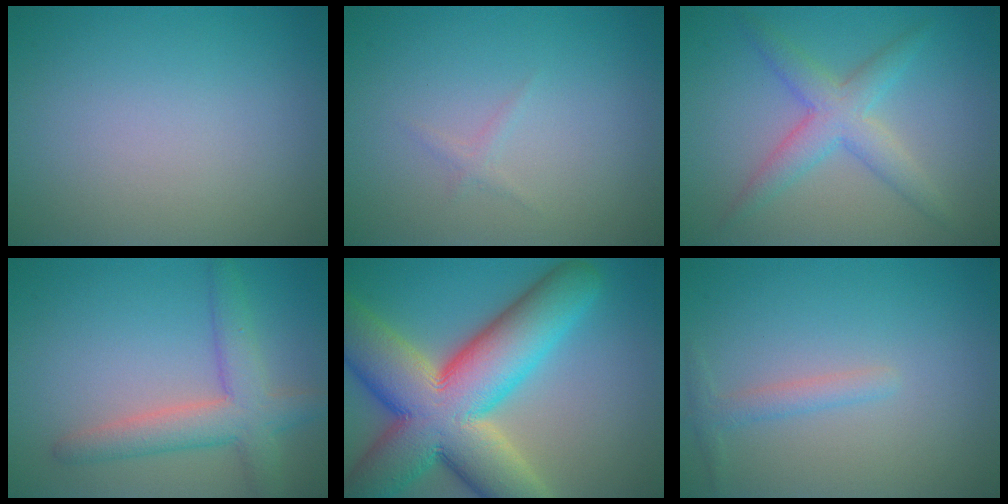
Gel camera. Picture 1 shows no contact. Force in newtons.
{"total": 0.7, "press": 0.7, "slide": 0.1}
{"total": 3.8, "press": 3.8, "slide": 0.1}
{"total": 4.9, "press": 4.9, "slide": 0.3}
{"total": 16.0, "press": 16.0, "slide": 1.2}
{"total": 1.5, "press": 1.5, "slide": 0.0}